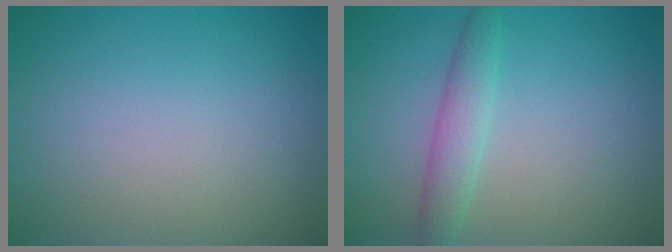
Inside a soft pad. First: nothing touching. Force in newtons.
{"total": 2.5, "press": 2.5, "slide": 0.1}